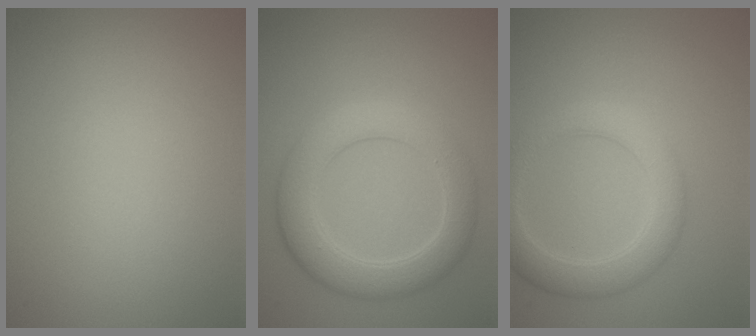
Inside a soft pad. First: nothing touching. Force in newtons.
{"total": 5.1, "press": 5.0, "slide": 0.4}
{"total": 3.9, "press": 3.9, "slide": 0.3}